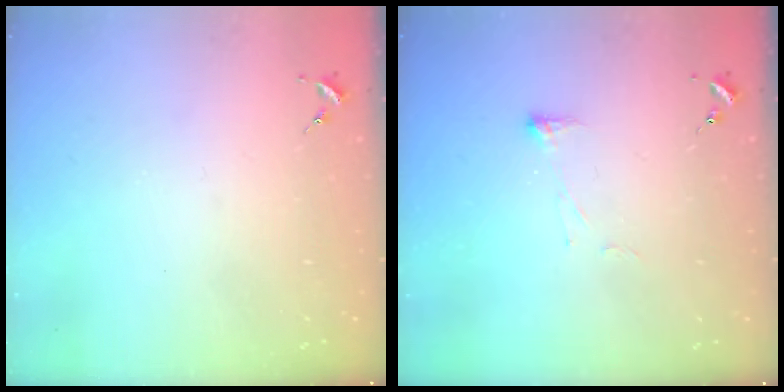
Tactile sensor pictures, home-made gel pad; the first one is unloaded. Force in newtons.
{"total": 3.2, "press": 3.2, "slide": 0.6}